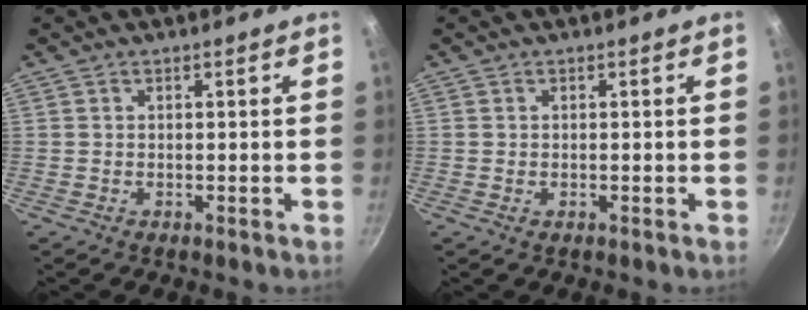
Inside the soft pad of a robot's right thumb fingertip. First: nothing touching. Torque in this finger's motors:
{"motor_torque": [-0.21, -0.06, 0.15, 0.64, -0.09]}